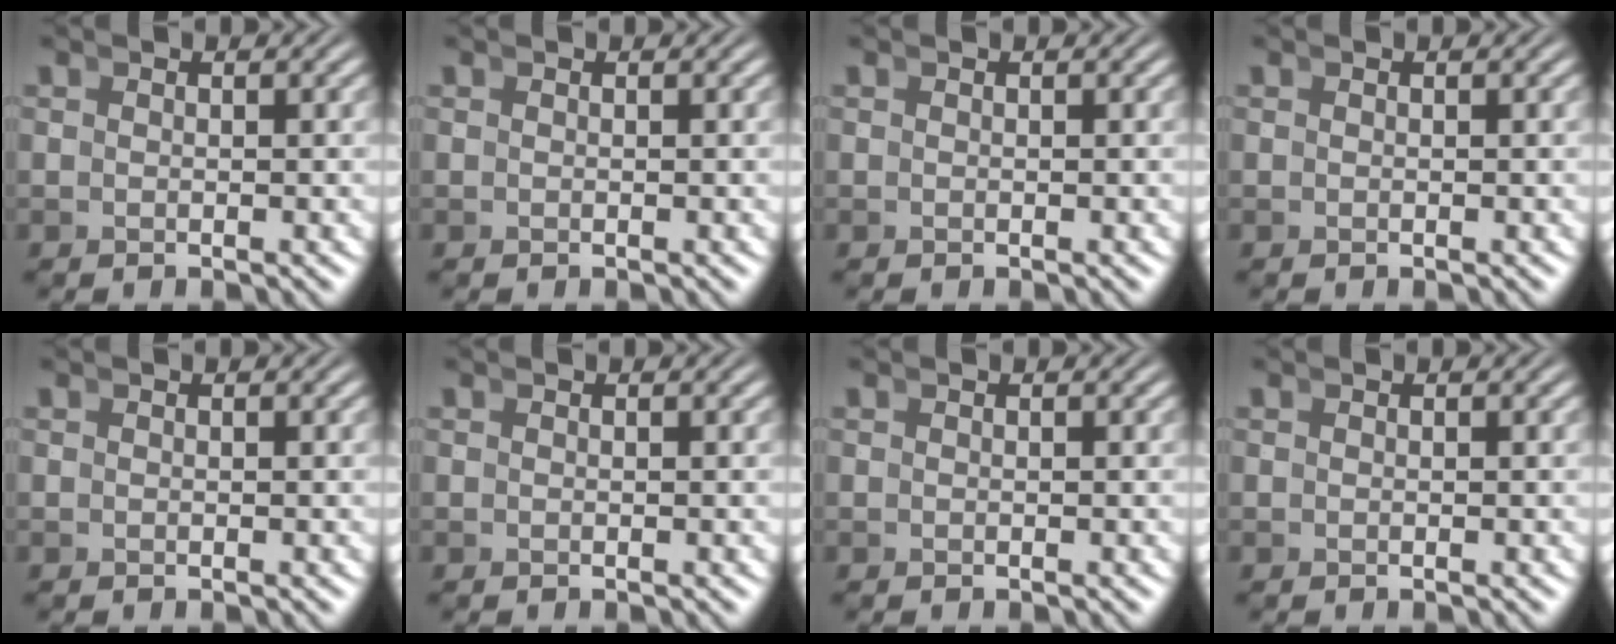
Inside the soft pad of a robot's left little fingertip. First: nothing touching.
{"total": 0.0}
{"total": 0.0}
{"total": 0.0}
{"total": 0.0}
{"total": 0.0}
{"total": 0.0}
{"total": 0.0}